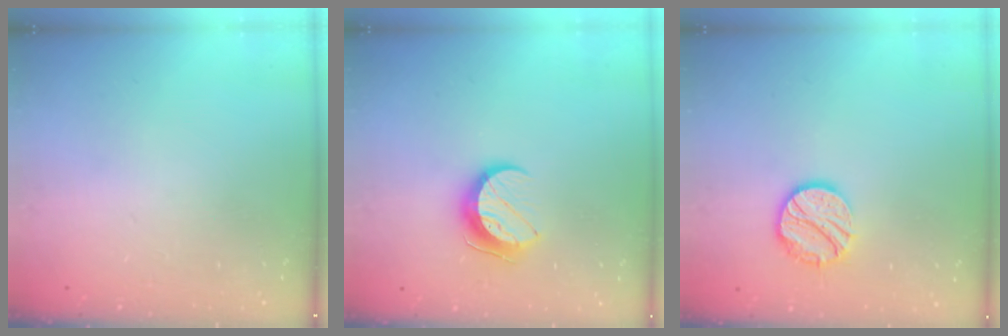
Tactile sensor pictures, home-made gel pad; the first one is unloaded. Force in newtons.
{"total": 10.1, "press": 10.1, "slide": 0.8}
{"total": 10.2, "press": 10.2, "slide": 0.9}